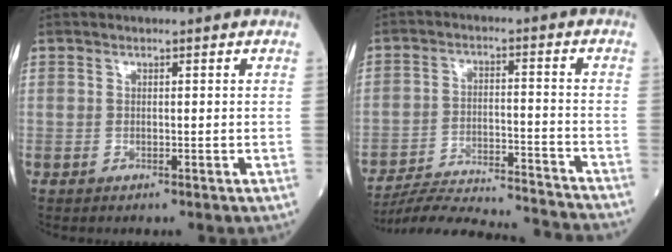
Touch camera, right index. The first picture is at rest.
{"total": 18.9, "force": [-18.3, 0.1, 4.7], "torque": [-0.088, -0.012, -0.267]}